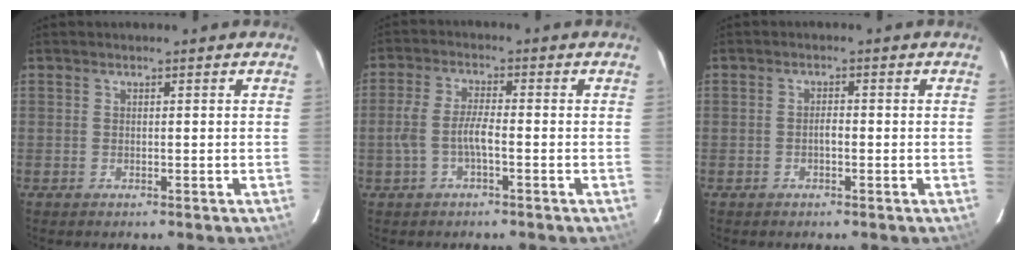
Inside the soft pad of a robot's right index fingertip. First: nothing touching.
{"total": 4.4, "force": [-1.6, 0.9, 4.0], "torque": [-0.090, 0.009, -0.031]}
{"total": 1.2, "force": [-0.5, 0.5, 0.9], "torque": [-0.017, 0.006, -0.009]}